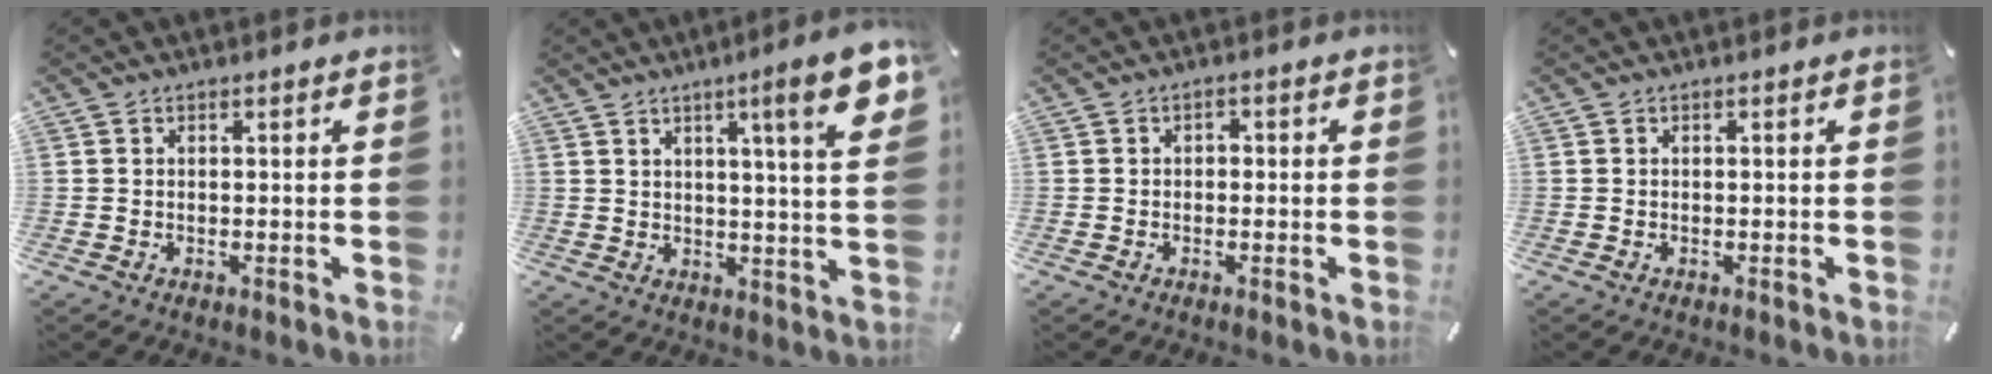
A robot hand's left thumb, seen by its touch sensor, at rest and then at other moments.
{"total": 12.2, "force": [5.7, 1.1, 10.8], "torque": [-0.162, -0.023, 0.083]}
{"total": 1.1, "force": [-0.5, 0.9, 0.5], "torque": [-0.011, 0.006, -0.013]}
{"total": 0.0}